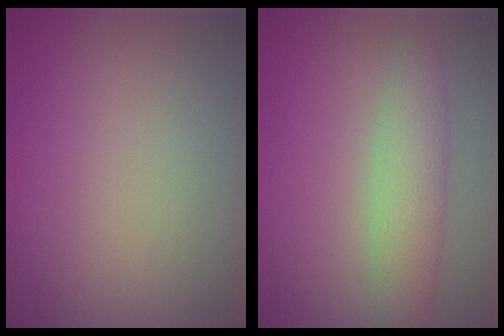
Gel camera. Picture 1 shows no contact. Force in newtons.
{"total": 3.4, "press": 3.4, "slide": 0.1}